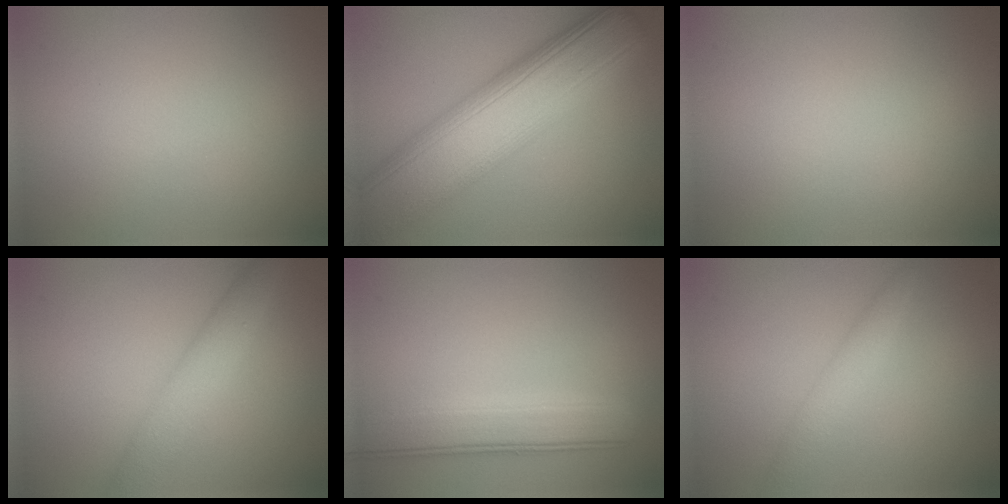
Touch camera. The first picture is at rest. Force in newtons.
{"total": 12.3, "press": 12.3, "slide": 0.3}
{"total": 0.0}
{"total": 3.9, "press": 3.9, "slide": 0.0}
{"total": 4.8, "press": 4.8, "slide": 0.6}
{"total": 2.0, "press": 2.0, "slide": 0.0}